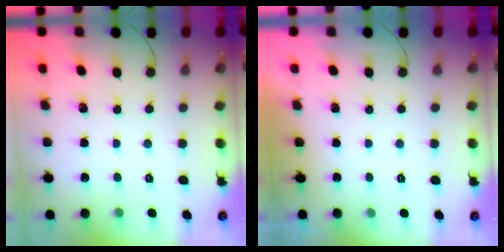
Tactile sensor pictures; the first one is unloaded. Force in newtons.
{"total": 0.0}